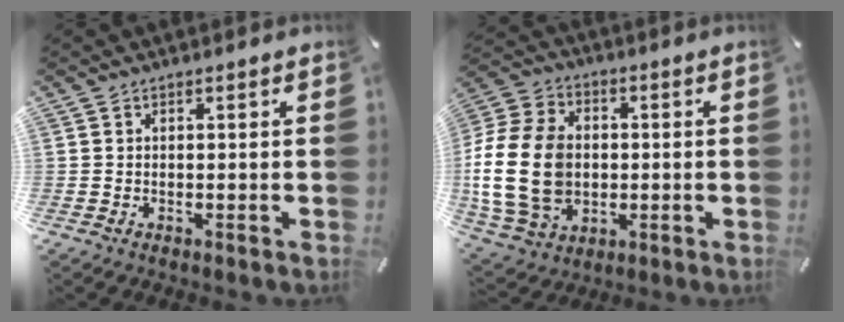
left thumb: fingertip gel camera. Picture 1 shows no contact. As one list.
[{"total": 20.1, "force": [-0.9, 15.5, 12.8], "torque": [-0.273, 0.005, -0.015]}]